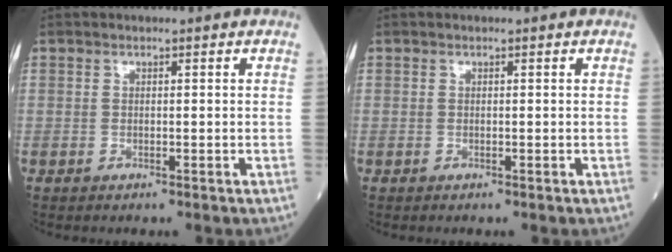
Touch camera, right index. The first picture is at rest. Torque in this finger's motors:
{"motor_torque": [0.01, 0.01, 0.00, 0.00]}